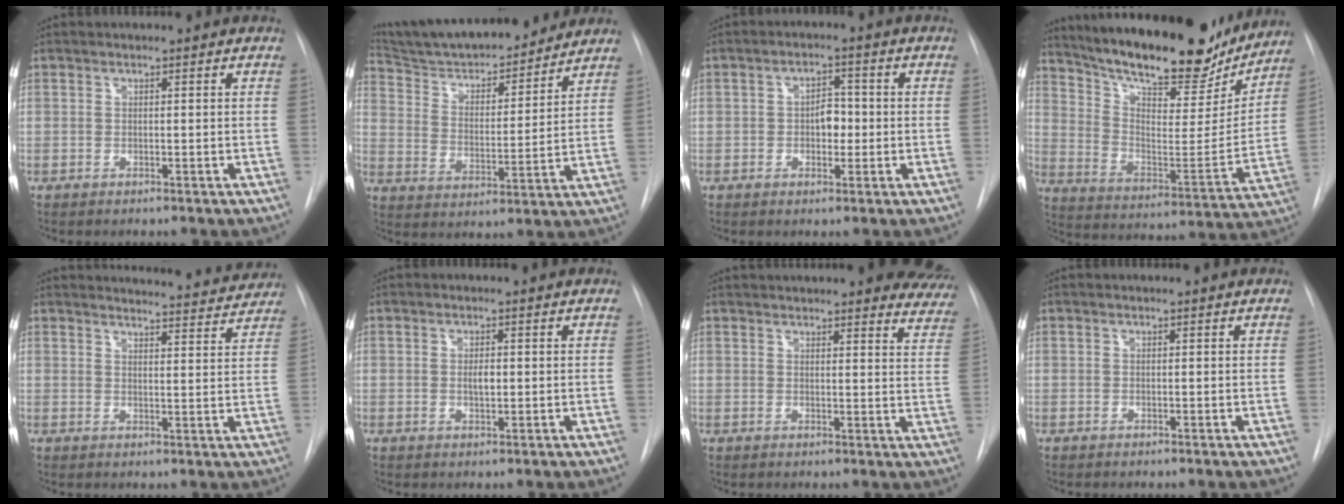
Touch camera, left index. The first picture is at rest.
{"total": 18.4, "force": [16.8, 3.2, 6.6], "torque": [-0.105, -0.001, 0.261]}
{"total": 3.8, "force": [-1.1, 2.3, 2.8], "torque": [-0.037, 0.004, -0.019]}
{"total": 24.7, "force": [21.0, 6.5, 11.4], "torque": [-0.189, -0.029, 0.301]}
{"total": 14.6, "force": [14.2, 2.0, 2.4], "torque": [-0.012, -0.038, 0.147]}
{"total": 1.8, "force": [-0.6, 0.8, 1.5], "torque": [-0.027, -0.005, -0.011]}
{"total": 17.9, "force": [16.5, 3.6, 5.9], "torque": [-0.060, -0.037, 0.172]}
{"total": 0.0}